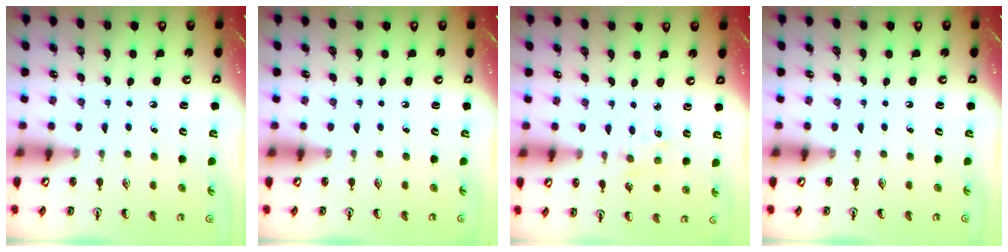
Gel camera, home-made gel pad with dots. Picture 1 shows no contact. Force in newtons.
{"total": 0.0}
{"total": 2.2, "press": 2.1, "slide": 0.3}
{"total": 0.0}